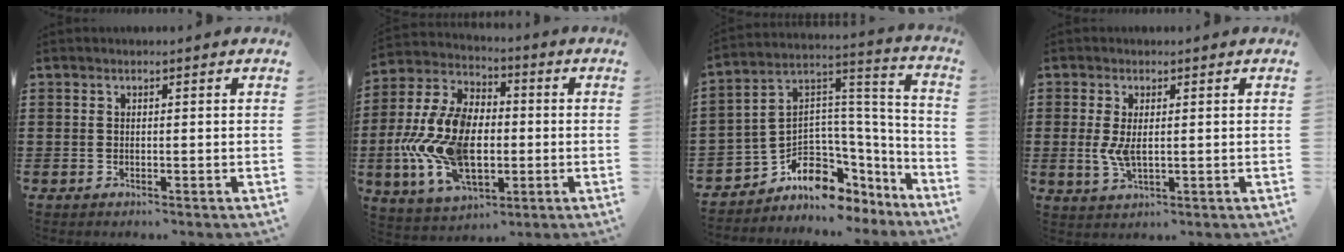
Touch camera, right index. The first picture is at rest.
{"total": 14.4, "force": [-2.1, 8.9, 11.2], "torque": [-0.278, -0.005, -0.041]}
{"total": 6.7, "force": [-2.6, 5.6, 2.4], "torque": [-0.069, -0.020, -0.040]}
{"total": 4.1, "force": [0.4, 1.7, 3.7], "torque": [-0.090, -0.004, 0.003]}